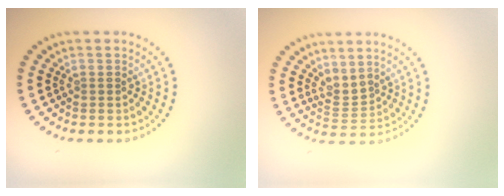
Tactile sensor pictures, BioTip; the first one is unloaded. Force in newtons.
{"total": 1.9, "press": 1.4, "slide": 1.3}